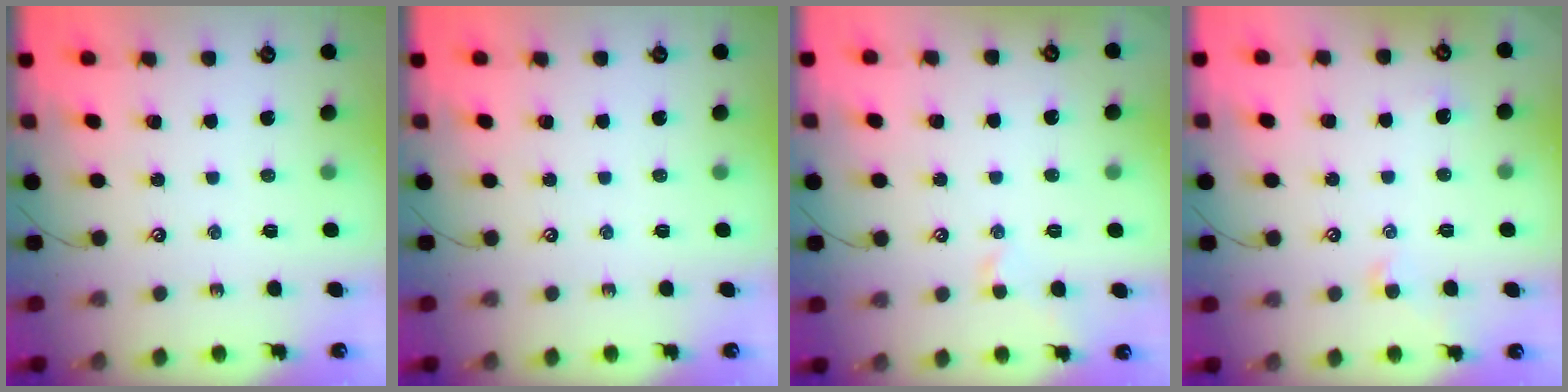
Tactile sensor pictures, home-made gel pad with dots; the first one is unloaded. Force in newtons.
{"total": 0.0}
{"total": 0.7, "press": 0.3, "slide": 0.7}
{"total": 0.8, "press": 0.5, "slide": 0.5}